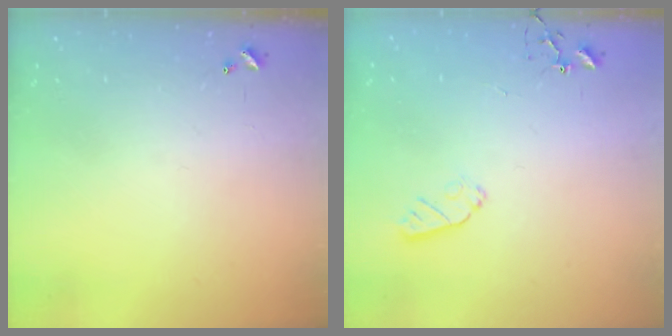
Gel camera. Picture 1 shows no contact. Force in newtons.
{"total": 5.5, "press": 5.4, "slide": 1.1}